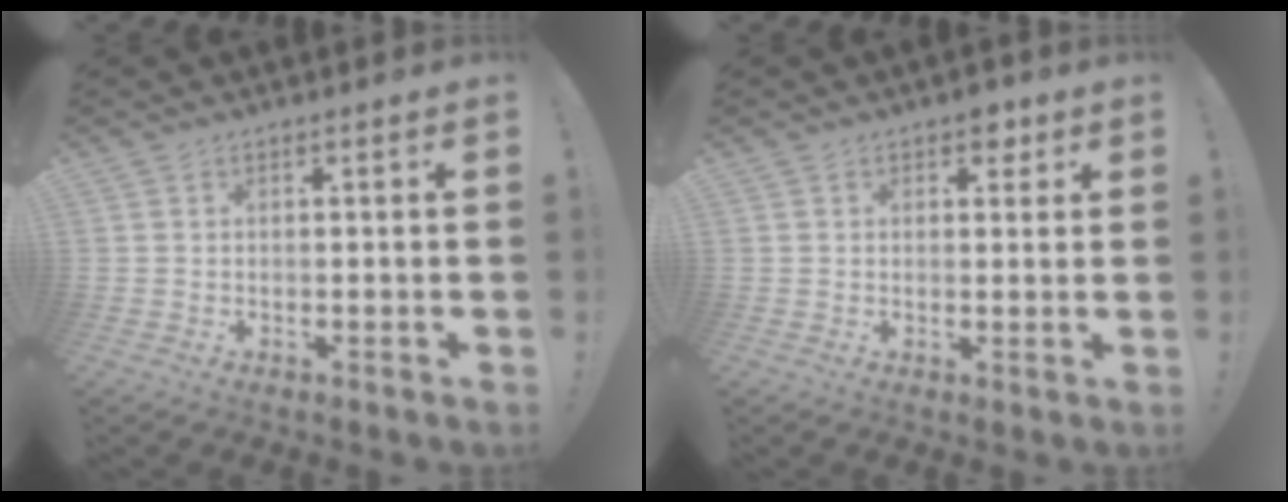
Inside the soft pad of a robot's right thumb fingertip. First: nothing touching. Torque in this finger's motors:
{"motor_torque": [-0.17, 0.11, 0.21, 0.22, -0.04]}